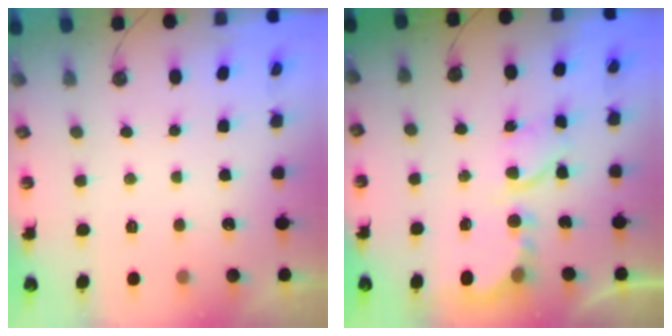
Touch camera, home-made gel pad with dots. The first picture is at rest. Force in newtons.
{"total": 6.0, "press": 6.0, "slide": 0.5}